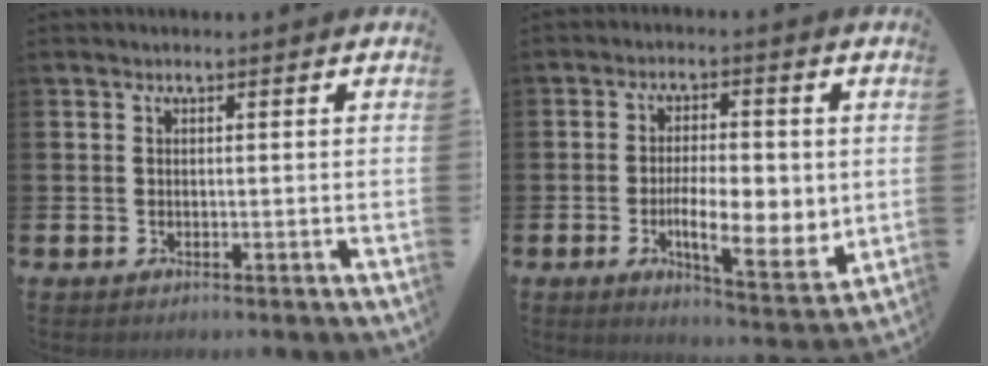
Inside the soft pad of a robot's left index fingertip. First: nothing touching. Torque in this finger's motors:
{"motor_torque": [1.39, 0.74, 0.52, 0.21]}